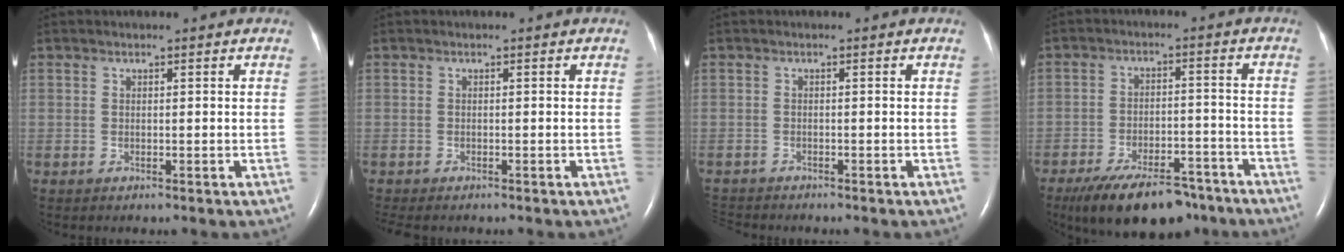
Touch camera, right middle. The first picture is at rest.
{"total": 2.8, "force": [-2.3, 1.0, 1.2], "torque": [-0.016, -0.007, -0.028]}
{"total": 2.7, "force": [-2.6, 0.7, 0.2], "torque": [-0.004, -0.010, -0.045]}
{"total": 13.9, "force": [-10.6, 5.3, 7.2], "torque": [-0.113, 0.003, -0.164]}